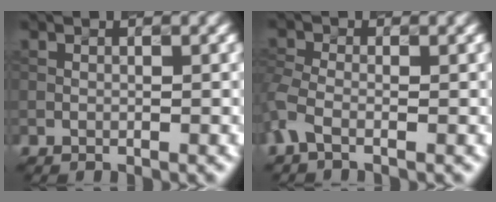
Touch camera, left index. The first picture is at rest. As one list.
[{"total": 2.1, "force": [-1.2, 1.0, 1.4], "torque": [-0.040, 0.000, -0.037]}]